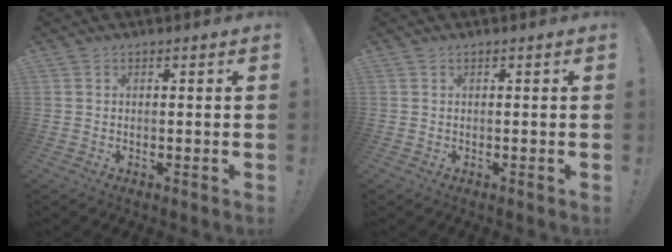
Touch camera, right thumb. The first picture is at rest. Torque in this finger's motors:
{"motor_torque": [-0.03, -0.02, 0.00, 0.00, 0.02]}